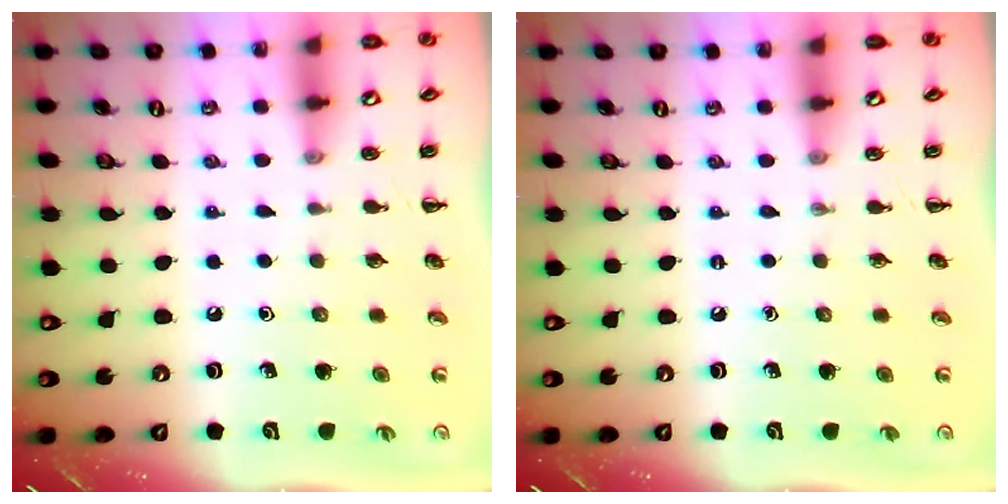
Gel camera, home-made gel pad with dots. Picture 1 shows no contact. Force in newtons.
{"total": 0.0}